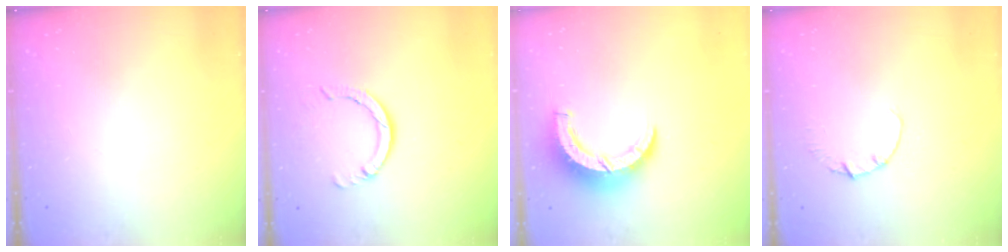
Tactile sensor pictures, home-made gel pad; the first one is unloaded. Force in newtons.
{"total": 5.2, "press": 5.2, "slide": 0.4}
{"total": 8.0, "press": 7.9, "slide": 0.9}
{"total": 1.1, "press": 1.1, "slide": 0.1}